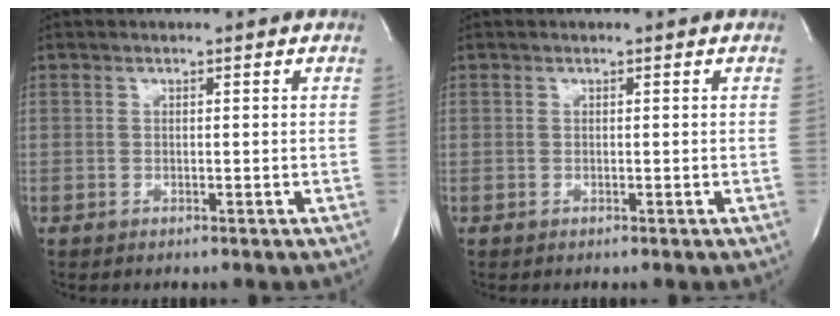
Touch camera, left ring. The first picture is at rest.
{"total": 0.0}